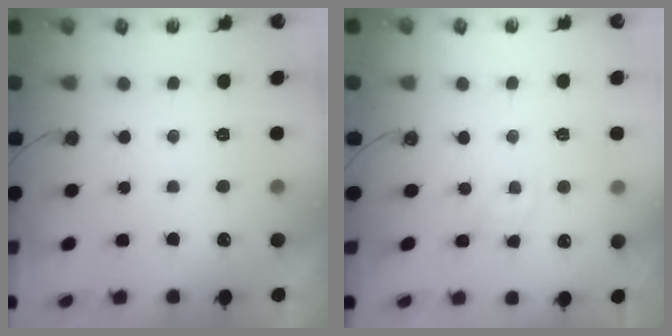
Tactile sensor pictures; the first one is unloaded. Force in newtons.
{"total": 2.1, "press": 2.1, "slide": 0.3}